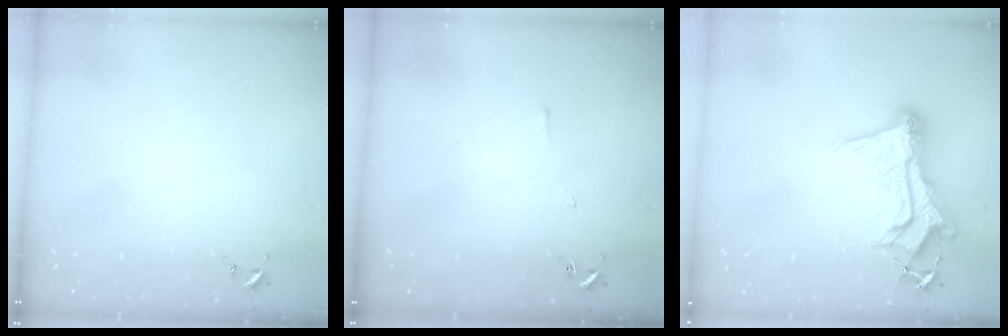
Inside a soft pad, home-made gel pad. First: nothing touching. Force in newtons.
{"total": 2.5, "press": 2.5, "slide": 0.3}
{"total": 17.8, "press": 17.8, "slide": 1.6}